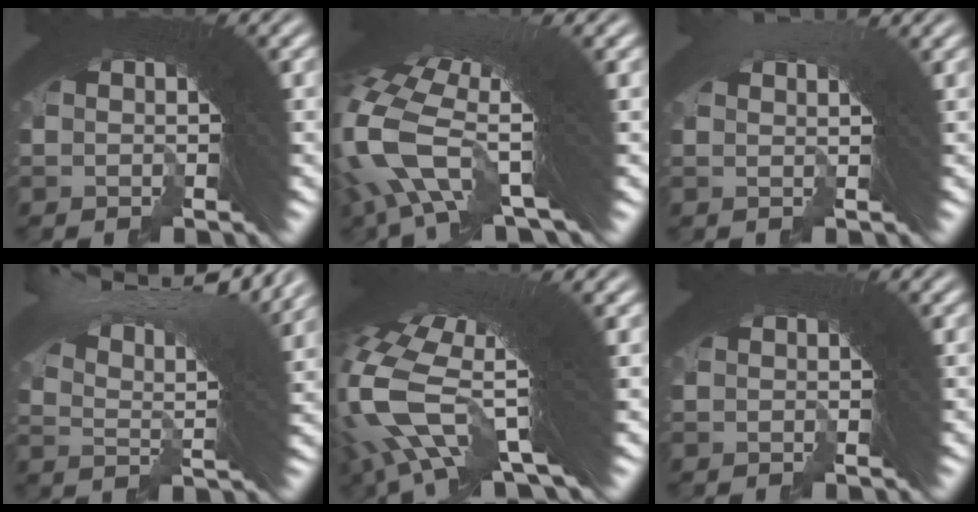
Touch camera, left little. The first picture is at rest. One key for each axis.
{"total": 9.0, "fx": -0.2, "fy": 4.5, "fz": 7.8, "tx": -0.160, "ty": -0.009, "tz": -0.004}
{"total": 2.2, "fx": 1.7, "fy": -1.0, "fz": 0.9, "tx": 0.005, "ty": 0.019, "tz": 0.024}
{"total": 10.8, "fx": 6.6, "fy": 2.8, "fz": 8.1, "tx": -0.113, "ty": 0.035, "tz": 0.092}
{"total": 9.7, "fx": 1.2, "fy": 4.1, "fz": 8.7, "tx": -0.154, "ty": 0.006, "tz": 0.014}
{"total": 0.0}